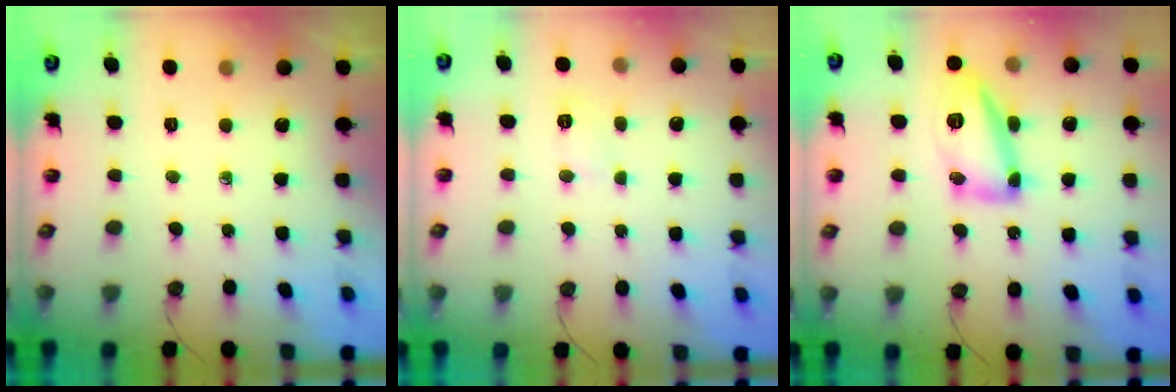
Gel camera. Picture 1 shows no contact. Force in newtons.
{"total": 3.9, "press": 3.9, "slide": 0.4}
{"total": 14.6, "press": 14.5, "slide": 0.7}